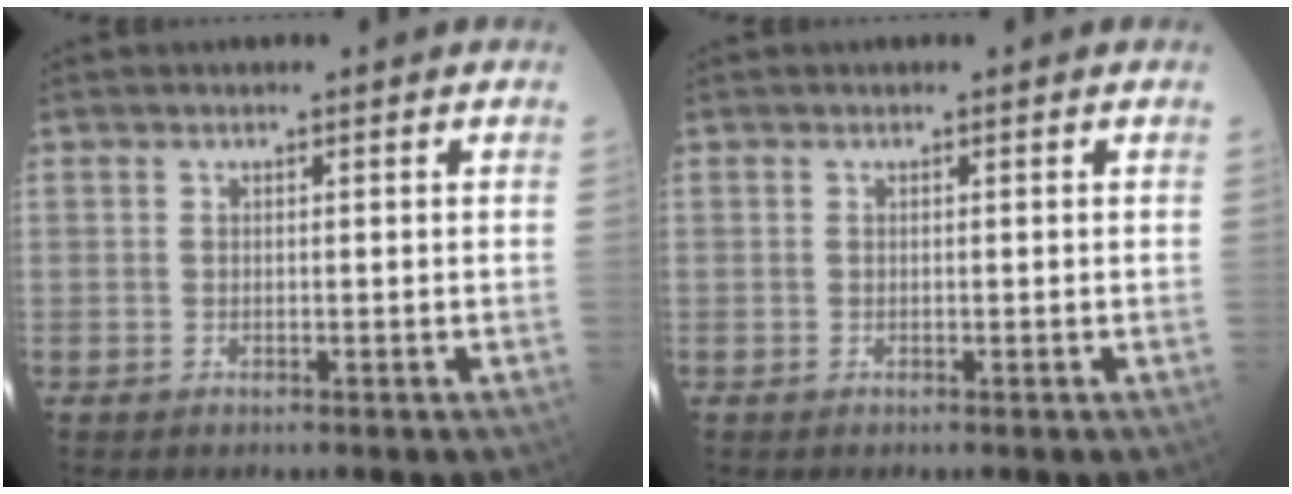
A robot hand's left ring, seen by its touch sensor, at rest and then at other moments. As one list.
[{"total": 0.0}]